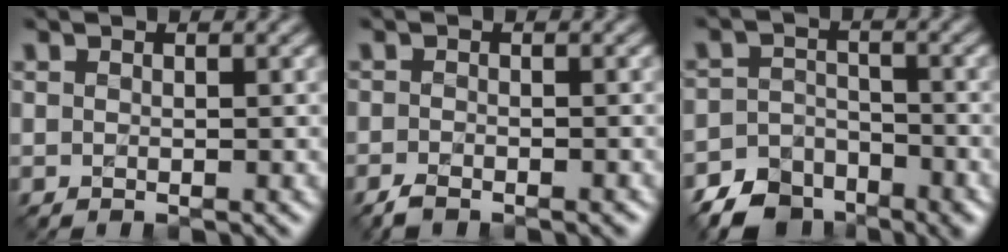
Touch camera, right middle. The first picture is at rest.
{"total": 2.2, "force": [-1.8, 0.7, 1.2], "torque": [-0.019, -0.003, -0.033]}
{"total": 6.8, "force": [-5.5, 3.7, 1.6], "torque": [-0.016, -0.016, -0.086]}